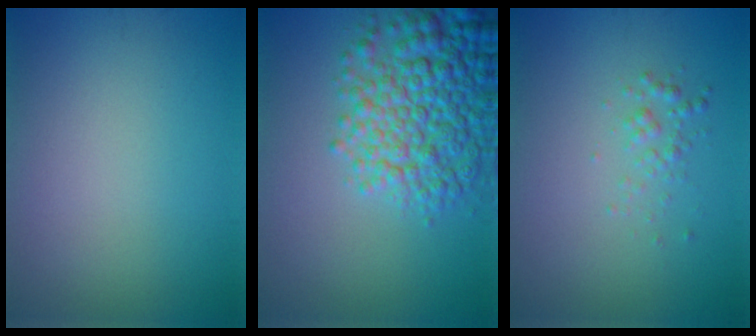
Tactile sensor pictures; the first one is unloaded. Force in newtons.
{"total": 7.7, "press": 7.7, "slide": 0.2}
{"total": 1.2, "press": 1.2, "slide": 0.1}